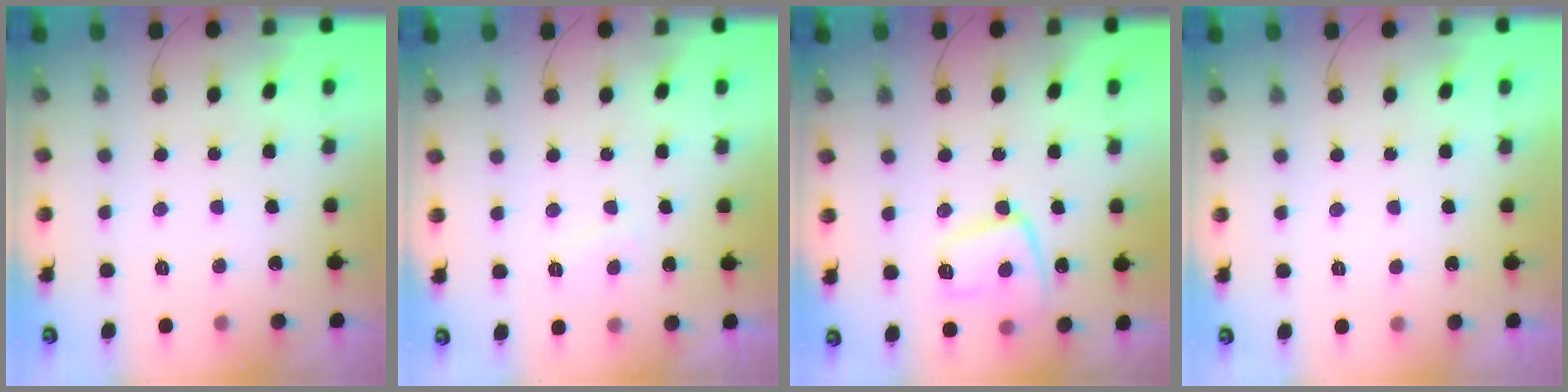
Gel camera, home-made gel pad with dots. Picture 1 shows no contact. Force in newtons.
{"total": 1.8, "press": 1.7, "slide": 0.6}
{"total": 12.0, "press": 11.9, "slide": 1.1}
{"total": 1.5, "press": 1.5, "slide": 0.4}